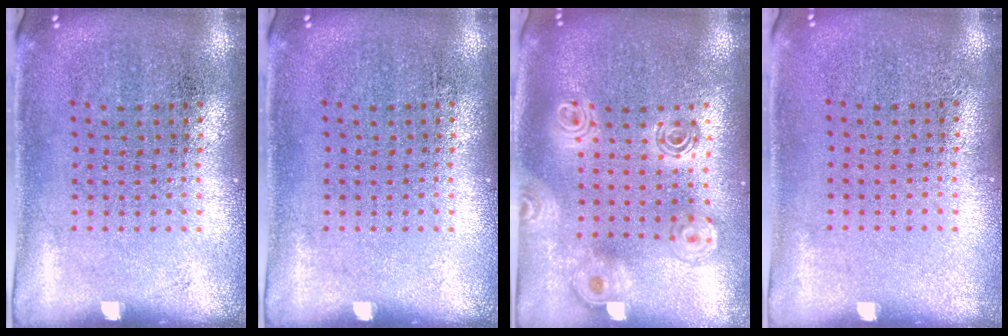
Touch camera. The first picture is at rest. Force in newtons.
{"total": 0.0}
{"total": 2.0, "press": 1.7, "slide": 1.2}
{"total": 0.0}